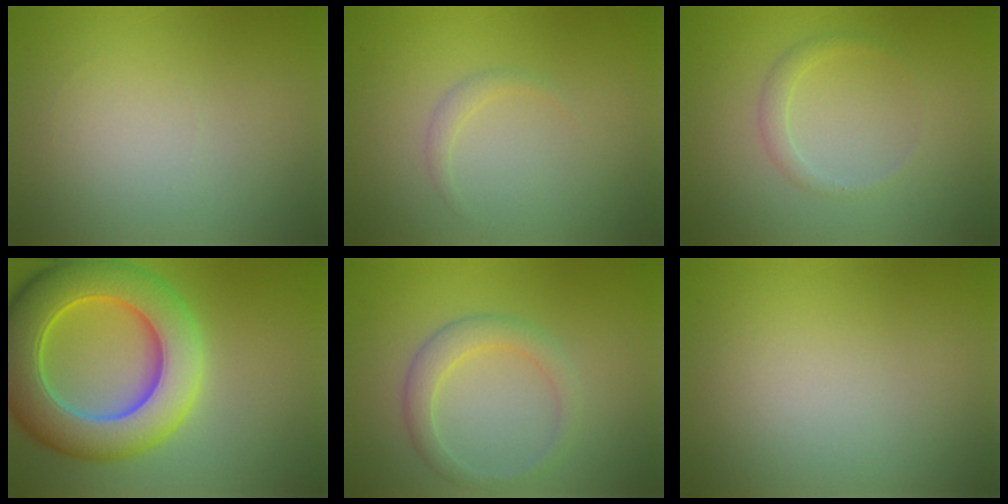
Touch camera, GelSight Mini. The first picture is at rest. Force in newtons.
{"total": 0.8, "press": 0.8, "slide": 0.1}
{"total": 1.2, "press": 1.2, "slide": 0.0}
{"total": 10.9, "press": 10.9, "slide": 0.4}
{"total": 2.6, "press": 2.5, "slide": 0.2}
{"total": 0.0}